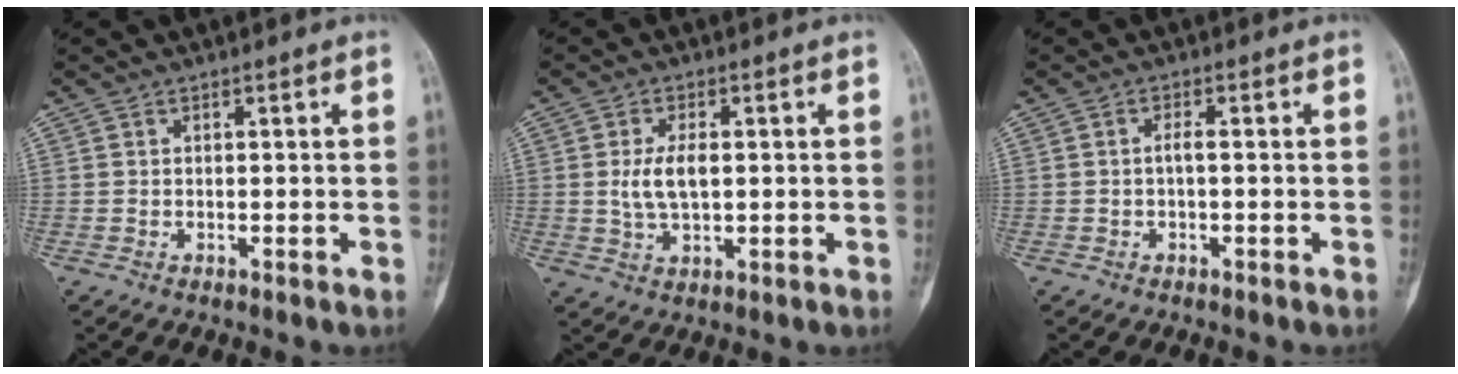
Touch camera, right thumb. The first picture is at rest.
{"total": 5.8, "force": [0.4, 2.9, 5.0], "torque": [-0.097, 0.000, 0.009]}
{"total": 1.3, "force": [-0.2, 0.3, 1.3], "torque": [-0.022, 0.004, -0.006]}